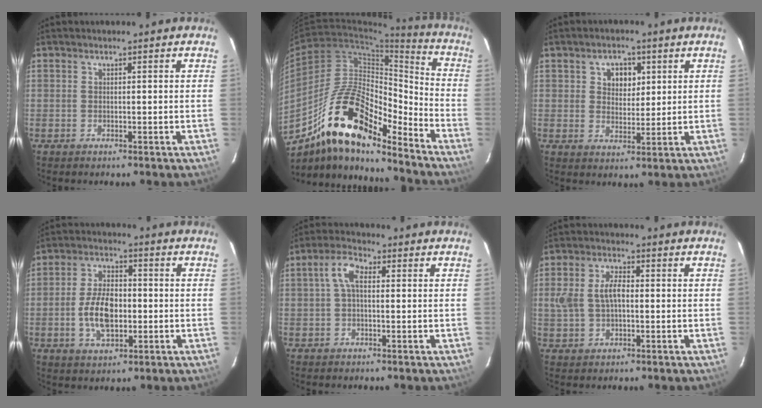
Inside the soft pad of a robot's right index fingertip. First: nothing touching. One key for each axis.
{"total": 19.8, "fx": -14.3, "fy": 5.8, "fz": 12.3, "tx": -0.215, "ty": 0.003, "tz": -0.264}
{"total": 5.1, "fx": 1.9, "fy": 3.8, "fz": 2.8, "tx": -0.038, "ty": 0.007, "tz": 0.034}
{"total": 9.5, "fx": -1.7, "fy": 5.3, "fz": 7.7, "tx": -0.150, "ty": 0.007, "tz": -0.026}
{"total": 4.6, "fx": 0.5, "fy": 2.3, "fz": 4.0, "tx": -0.083, "ty": 0.018, "tz": 0.009}
{"total": 6.5, "fx": 0.1, "fy": 3.9, "fz": 5.2, "tx": -0.111, "ty": 0.013, "tz": 0.006}